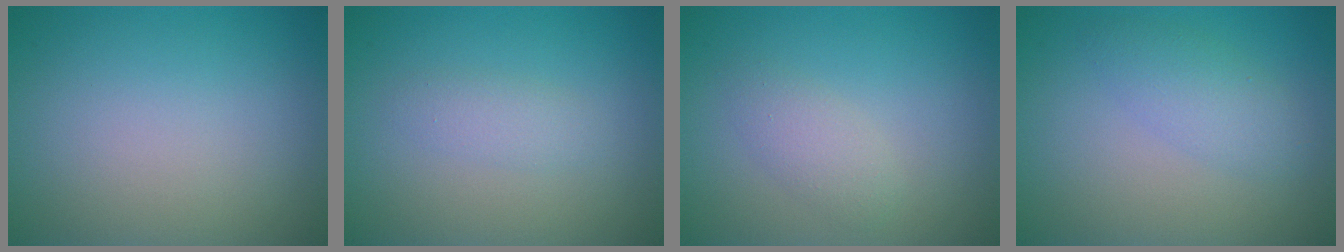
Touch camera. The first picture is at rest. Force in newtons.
{"total": 1.5, "press": 1.5, "slide": 0.0}
{"total": 1.9, "press": 1.9, "slide": 0.1}
{"total": 2.5, "press": 2.5, "slide": 0.1}